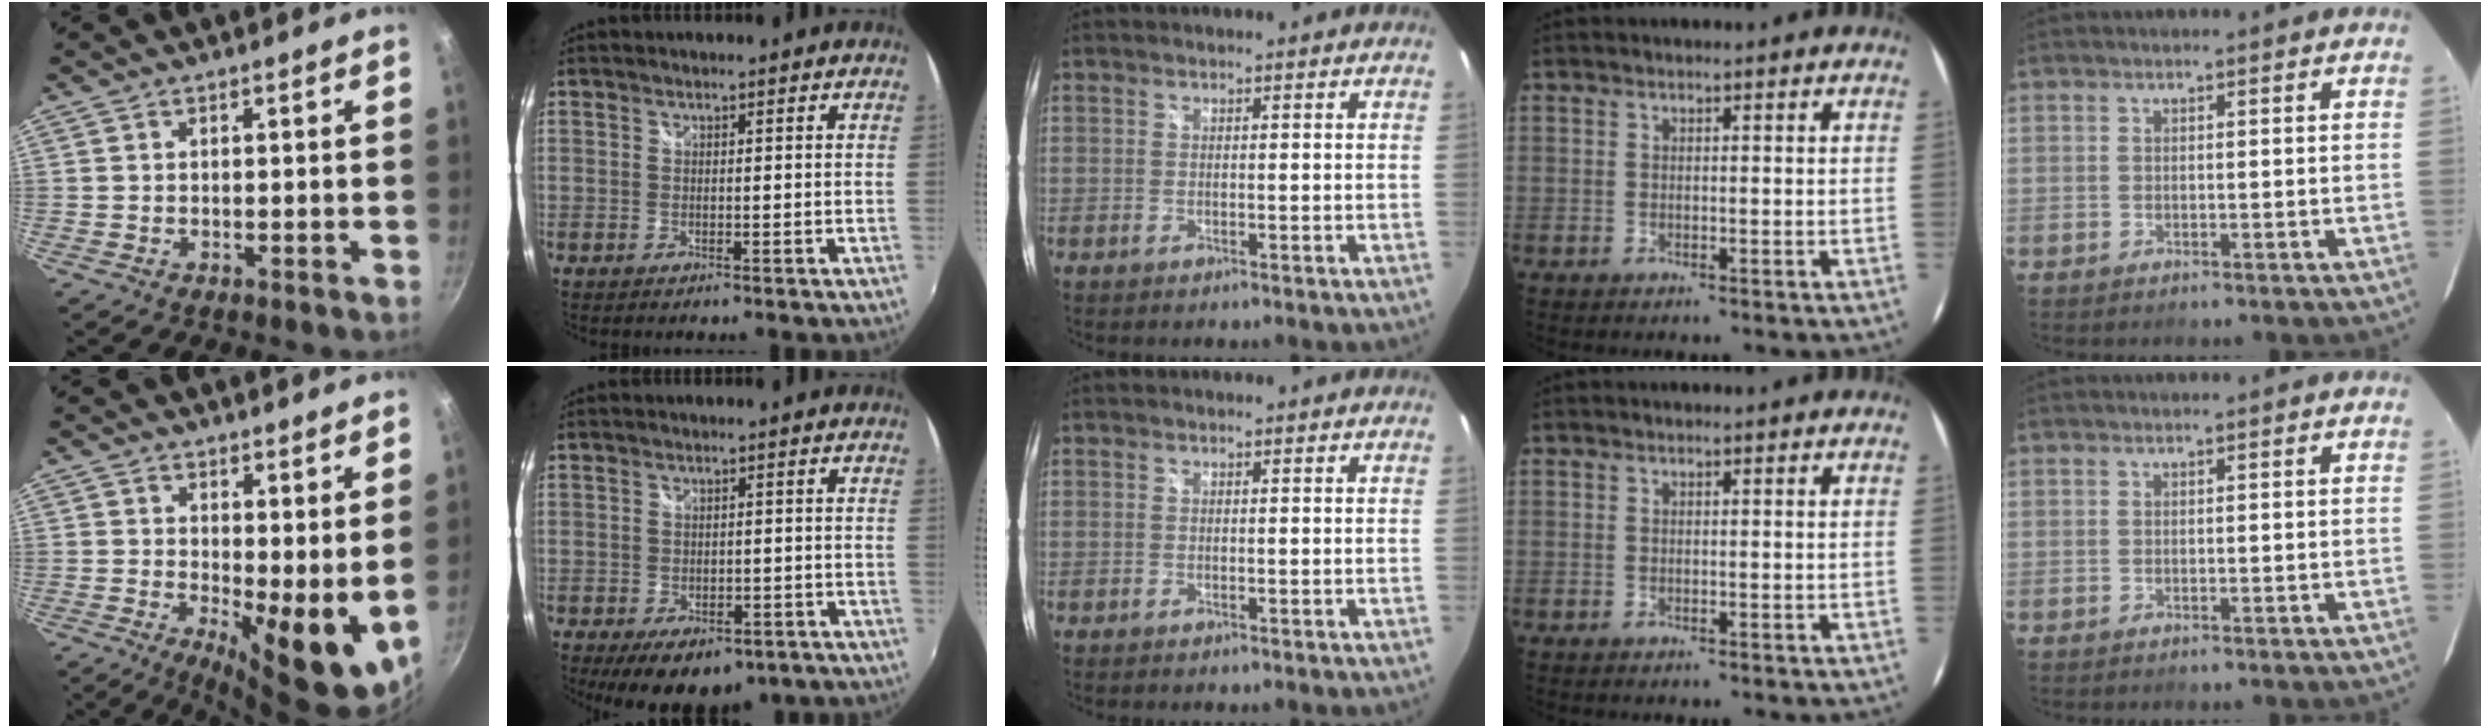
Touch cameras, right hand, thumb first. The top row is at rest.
{"thumb": {"total": 11.7, "force": [1.6, 4.4, 10.7], "torque": [-0.122, -0.020, 0.033]}, "index": {"total": 11.1, "force": [-7.2, 5.9, 6.2], "torque": [-0.121, -0.012, -0.088]}}